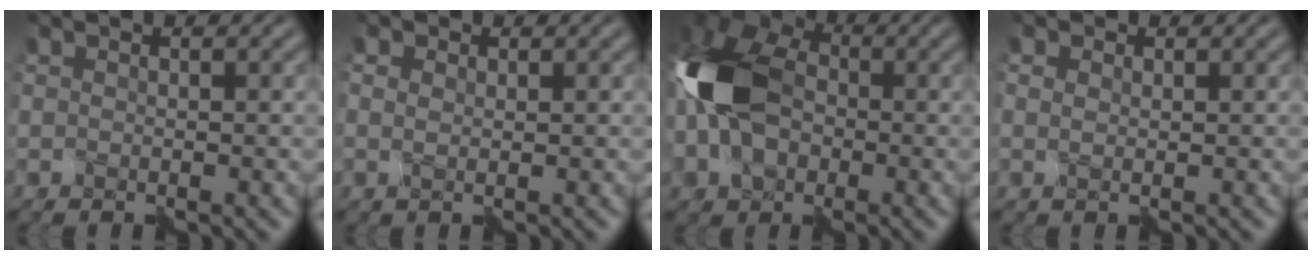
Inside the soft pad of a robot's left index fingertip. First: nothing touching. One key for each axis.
{"total": 1.5, "fx": 1.0, "fy": 0.8, "fz": 0.7, "tx": -0.023, "ty": 0.004, "tz": 0.012}
{"total": 12.5, "fx": -1.5, "fy": 7.9, "fz": 9.5, "tx": -0.198, "ty": 0.005, "tz": -0.039}
{"total": 1.0, "fx": 0.7, "fy": 0.5, "fz": 0.5, "tx": -0.018, "ty": 0.002, "tz": 0.012}